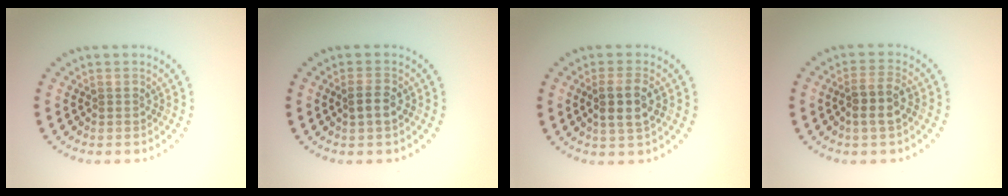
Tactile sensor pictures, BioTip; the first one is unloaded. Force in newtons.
{"total": 1.9, "press": 1.8, "slide": 0.6}
{"total": 2.8, "press": 2.7, "slide": 0.9}
{"total": 2.5, "press": 2.2, "slide": 1.0}